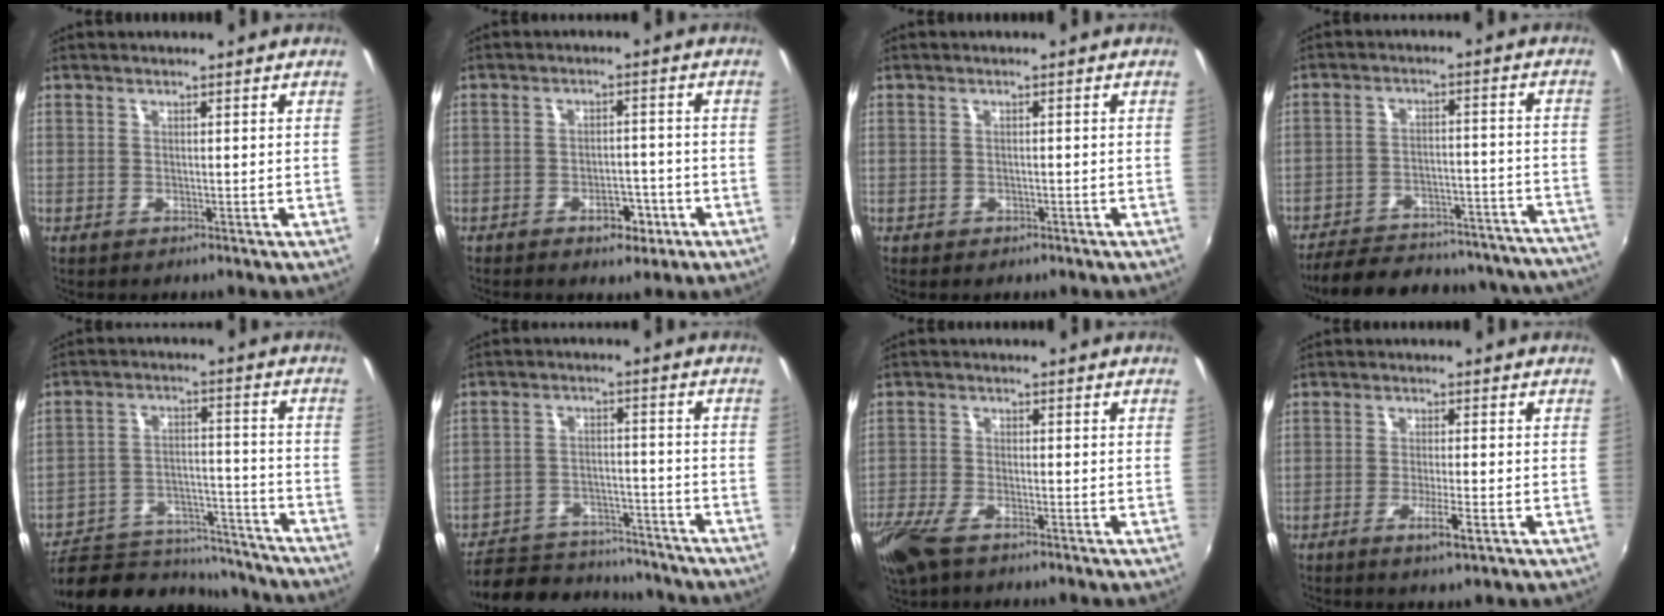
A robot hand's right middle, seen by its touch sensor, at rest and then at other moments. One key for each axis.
{"total": 4.6, "fx": -2.6, "fy": 2.4, "fz": 2.9, "tx": -0.050, "ty": 0.005, "tz": -0.029}
{"total": 1.5, "fx": -0.8, "fy": 1.2, "fz": 0.4, "tx": -0.012, "ty": -0.003, "tz": -0.008}
{"total": 31.9, "fx": -28.5, "fy": 8.9, "fz": 11.1, "tx": -0.193, "ty": 0.021, "tz": -0.347}
{"total": 22.5, "fx": -19.1, "fy": 8.7, "fz": 8.1, "tx": -0.161, "ty": 0.017, "tz": -0.250}
{"total": 18.9, "fx": -16.1, "fy": 7.4, "fz": 6.8, "tx": -0.152, "ty": 0.013, "tz": -0.214}
{"total": 8.4, "fx": -5.7, "fy": 3.3, "fz": 5.2, "tx": -0.135, "ty": -0.026, "tz": -0.113}
{"total": 3.7, "fx": -1.7, "fy": -0.1, "fz": 3.3, "tx": -0.063, "ty": -0.007, "tz": -0.030}